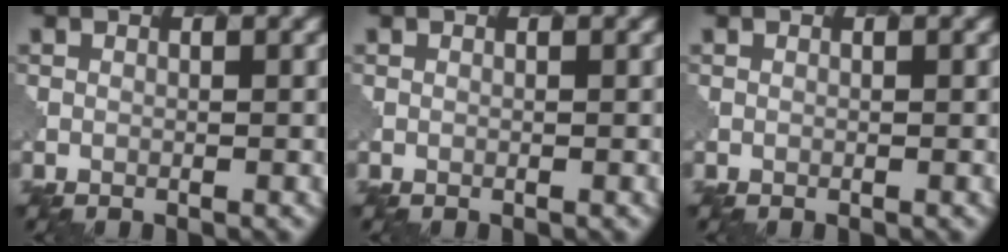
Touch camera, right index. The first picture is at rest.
{"total": 0.0}
{"total": 0.0}